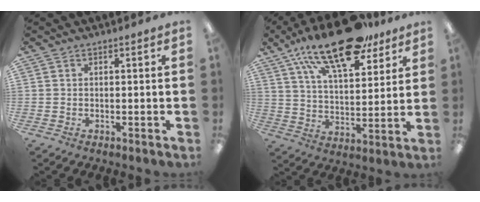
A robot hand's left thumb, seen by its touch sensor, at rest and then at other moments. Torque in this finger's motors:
{"motor_torque": [1.83, 2.36, 1.51, -1.26, 0.15]}